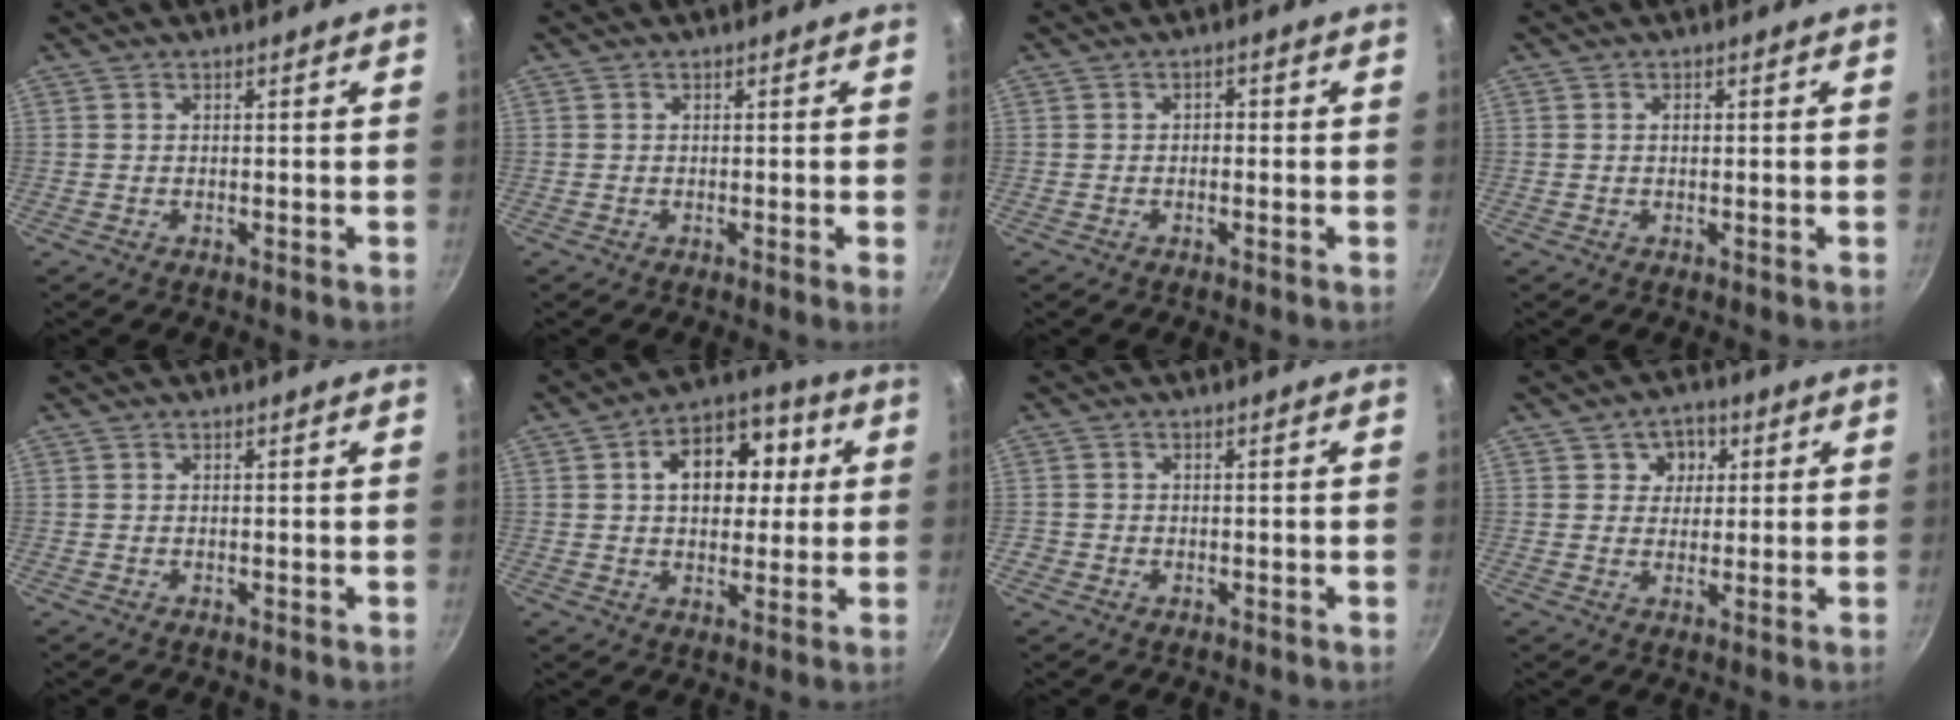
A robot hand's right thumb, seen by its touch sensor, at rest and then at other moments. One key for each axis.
{"total": 1.4, "fx": -0.3, "fy": -0.2, "fz": 1.3, "tx": -0.020, "ty": -0.003, "tz": -0.007}
{"total": 1.3, "fx": -0.3, "fy": 1.0, "fz": 0.8, "tx": -0.011, "ty": 0.007, "tz": -0.007}
{"total": 1.1, "fx": 0.2, "fy": 0.7, "fz": 0.8, "tx": -0.012, "ty": 0.004, "tz": 0.003}
{"total": 0.0}
{"total": 14.2, "fx": 3.1, "fy": 9.8, "fz": 9.8, "tx": -0.104, "ty": 0.015, "tz": 0.034}
{"total": 1.2, "fx": -0.5, "fy": 1.1, "fz": 0.3, "tx": -0.001, "ty": 0.006, "tz": -0.007}
{"total": 5.4, "fx": 1.9, "fy": 4.7, "fz": 2.1, "tx": 0.006, "ty": -0.005, "tz": 0.023}